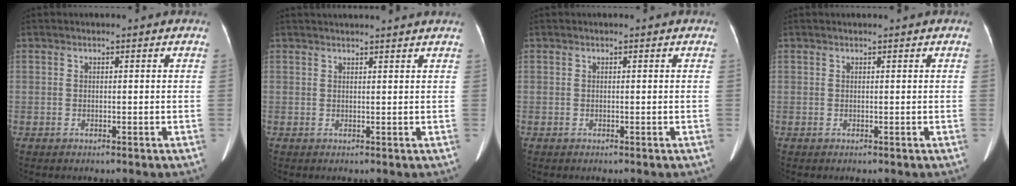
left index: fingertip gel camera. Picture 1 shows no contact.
{"total": 7.0, "force": [6.5, -0.5, 2.3], "torque": [-0.023, 0.028, 0.069]}
{"total": 0.0}
{"total": 0.0}